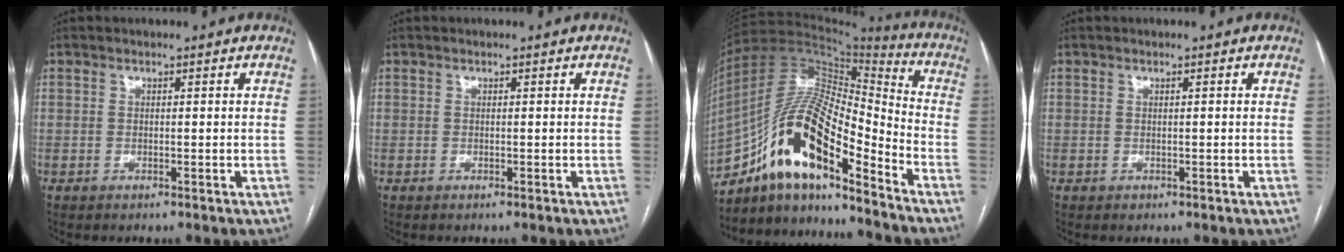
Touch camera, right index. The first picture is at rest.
{"total": 0.0}
{"total": 17.9, "force": [-11.3, 4.1, 13.3], "torque": [-0.252, 0.024, -0.195]}
{"total": 0.0}